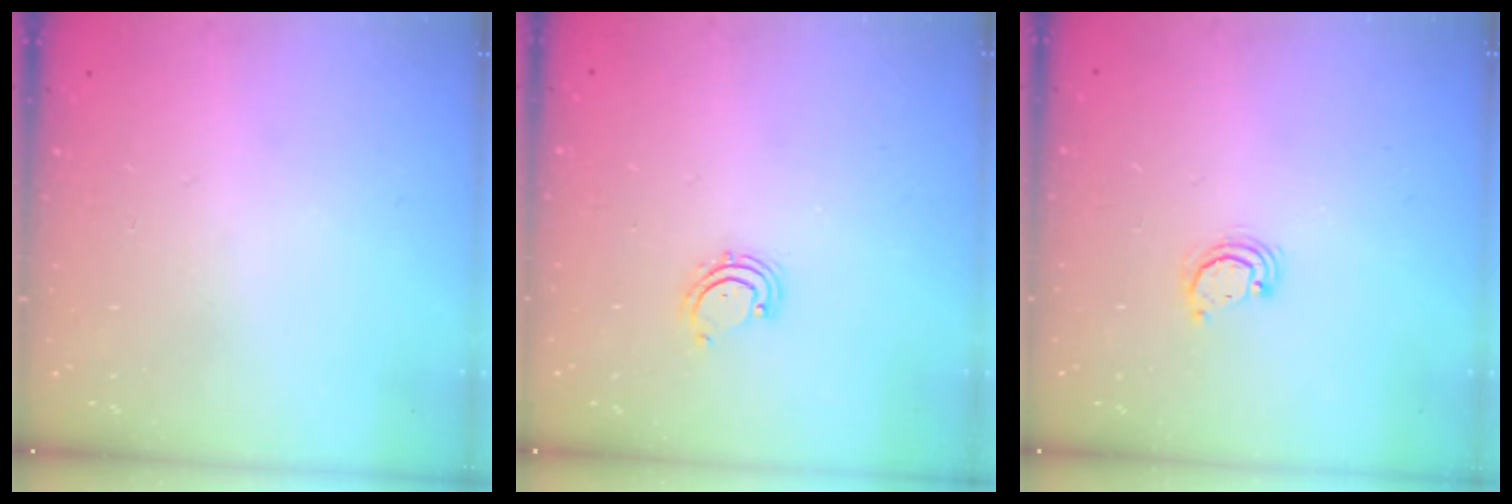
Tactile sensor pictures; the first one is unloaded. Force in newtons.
{"total": 2.7, "press": 2.6, "slide": 0.5}
{"total": 2.6, "press": 2.6, "slide": 0.3}